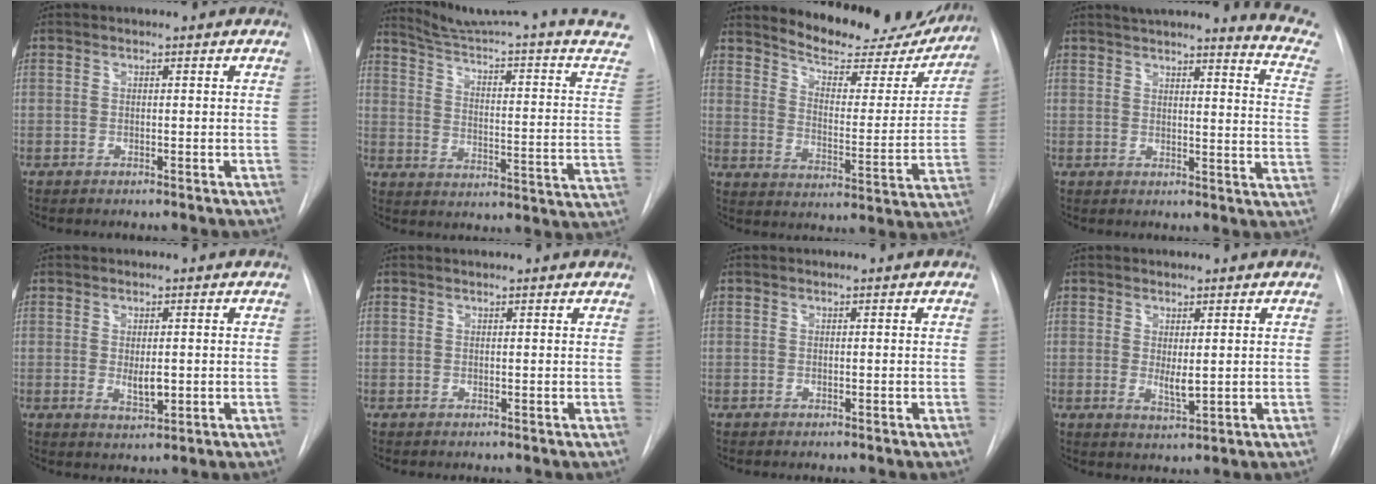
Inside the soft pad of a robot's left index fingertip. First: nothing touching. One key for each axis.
{"total": 23.5, "fx": 21.1, "fy": -1.9, "fz": 10.1, "tx": -0.155, "ty": -0.095, "tz": 0.268}
{"total": 19.0, "fx": 17.7, "fy": 4.9, "fz": 5.2, "tx": -0.058, "ty": -0.042, "tz": 0.229}
{"total": 15.9, "fx": 14.9, "fy": 0.4, "fz": 5.5, "tx": -0.061, "ty": -0.082, "tz": 0.154}
{"total": 2.8, "fx": 0.0, "fy": 1.2, "fz": 2.5, "tx": -0.044, "ty": -0.007, "tz": 0.005}
{"total": 3.8, "fx": 3.7, "fy": 0.2, "fz": 0.9, "tx": -0.013, "ty": 0.023, "tz": 0.039}
{"total": 0.0}
{"total": 2.7, "fx": 0.6, "fy": 0.8, "fz": 2.5, "tx": -0.046, "ty": -0.010, "tz": 0.018}